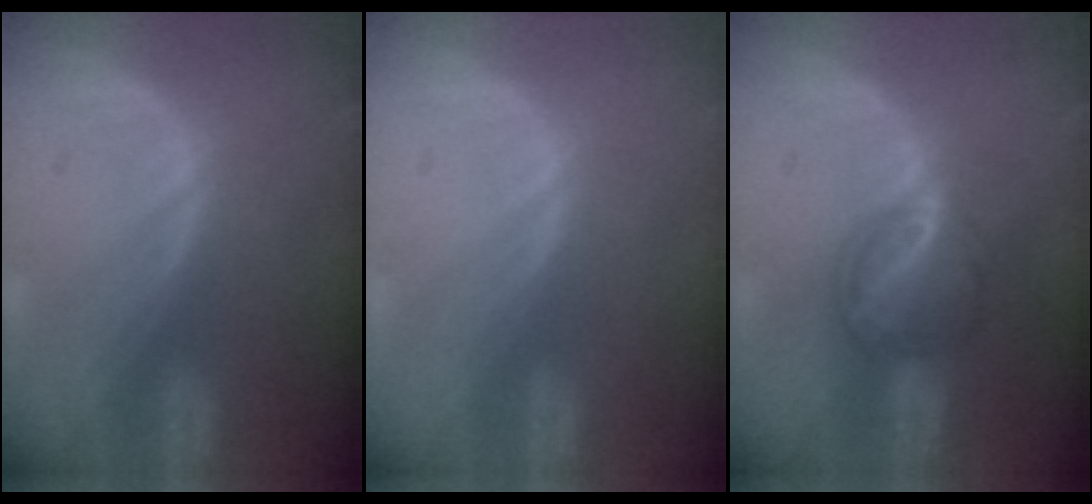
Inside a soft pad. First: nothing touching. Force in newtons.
{"total": 0.0}
{"total": 5.7, "press": 5.5, "slide": 1.6}